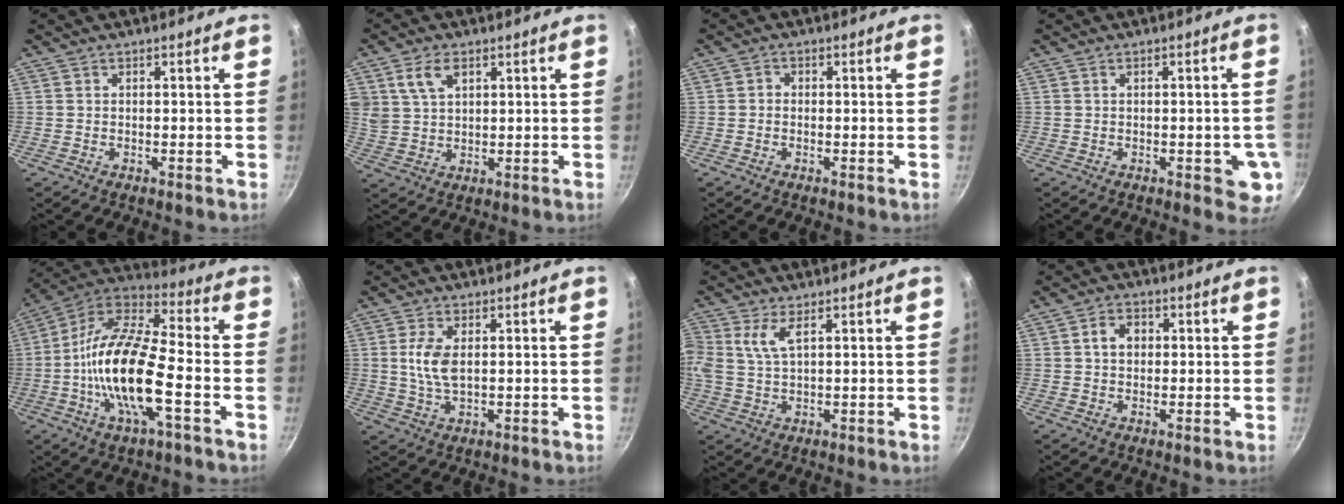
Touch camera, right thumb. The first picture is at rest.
{"total": 5.9, "force": [2.8, 3.8, 3.6], "torque": [-0.057, -0.005, 0.059]}
{"total": 1.0, "force": [-0.3, 0.9, 0.4], "torque": [-0.006, 0.005, -0.007]}
{"total": 6.1, "force": [-1.5, 2.5, 5.4], "torque": [-0.037, 0.001, -0.015]}
{"total": 19.6, "force": [-4.7, 6.6, 17.8], "torque": [-0.343, 0.034, -0.112]}
{"total": 6.1, "force": [0.9, 3.0, 5.2], "torque": [-0.107, -0.001, 0.018]}
{"total": 5.3, "force": [1.9, 2.5, 4.2], "torque": [-0.089, -0.002, 0.040]}
{"total": 4.0, "force": [0.6, 3.1, 2.5], "torque": [-0.025, 0.009, 0.006]}